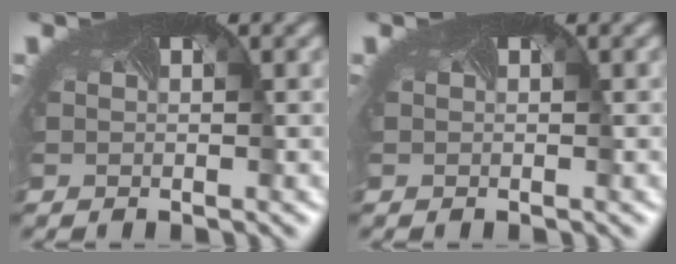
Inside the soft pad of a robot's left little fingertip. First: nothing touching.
{"total": 0.0}